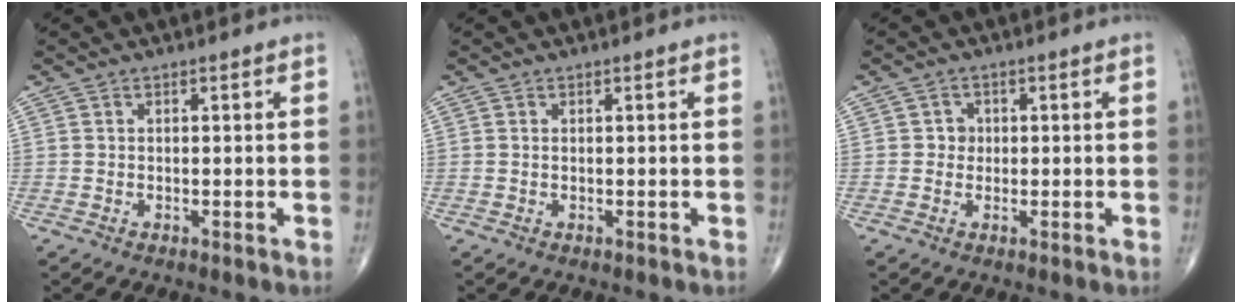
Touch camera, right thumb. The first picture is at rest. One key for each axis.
{"total": 0.0}
{"total": 2.1, "fx": 0.1, "fy": 2.0, "fz": 0.7, "tx": 0.006, "ty": 0.006, "tz": -0.002}